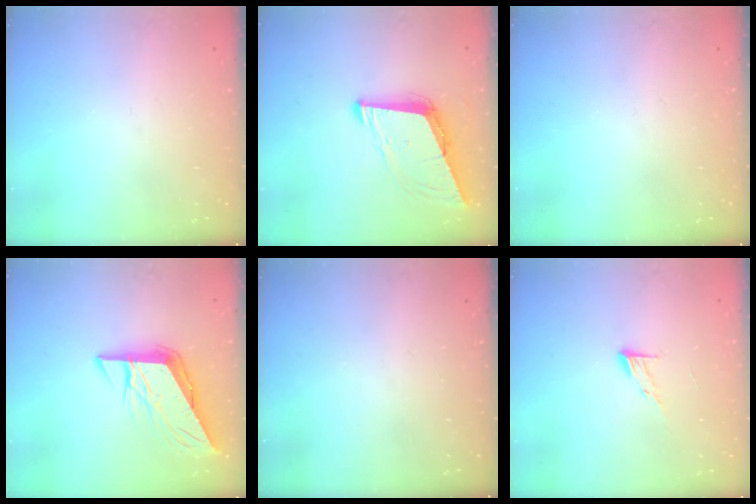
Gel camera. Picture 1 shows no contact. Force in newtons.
{"total": 8.9, "press": 8.2, "slide": 3.5}
{"total": 0.0}
{"total": 9.2, "press": 9.1, "slide": 0.8}
{"total": 0.0}
{"total": 5.9, "press": 5.9, "slide": 0.6}